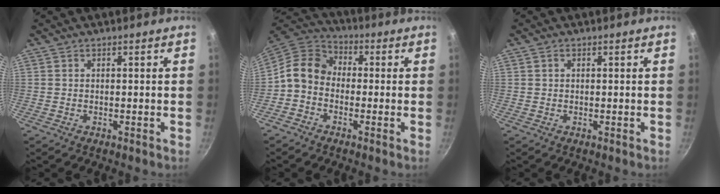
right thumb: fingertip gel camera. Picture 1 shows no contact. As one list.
[{"total": 9.2, "force": [-1.4, 7.4, 5.3], "torque": [-0.081, 0.040, -0.053]}, {"total": 0.8, "force": [0.3, 0.6, 0.4], "torque": [-0.005, 0.004, 0.004]}]